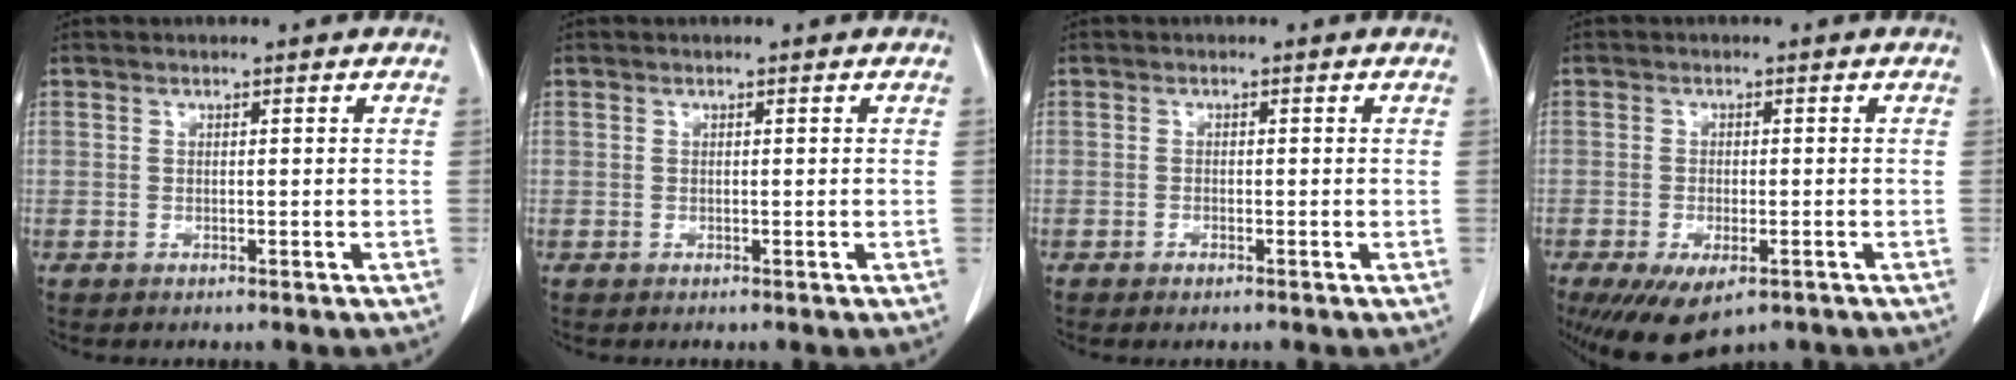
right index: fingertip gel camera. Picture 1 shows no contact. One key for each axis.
{"total": 0.0}
{"total": 0.8, "fx": -0.6, "fy": 0.2, "fz": 0.6, "tx": -0.012, "ty": -0.002, "tz": -0.005}
{"total": 8.4, "fx": -5.2, "fy": 3.4, "fz": 5.7, "tx": -0.099, "ty": -0.018, "tz": -0.076}